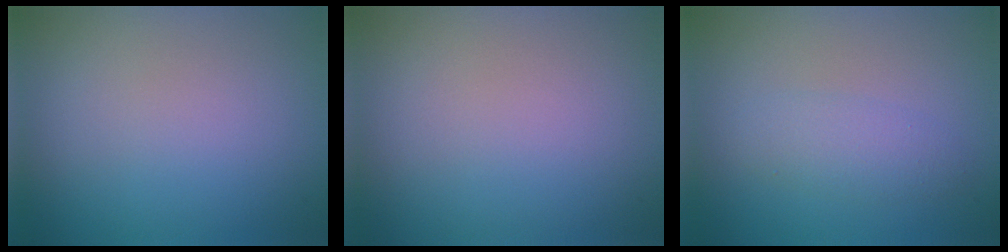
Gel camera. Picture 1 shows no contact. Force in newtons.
{"total": 0.0}
{"total": 2.2, "press": 2.2, "slide": 0.1}